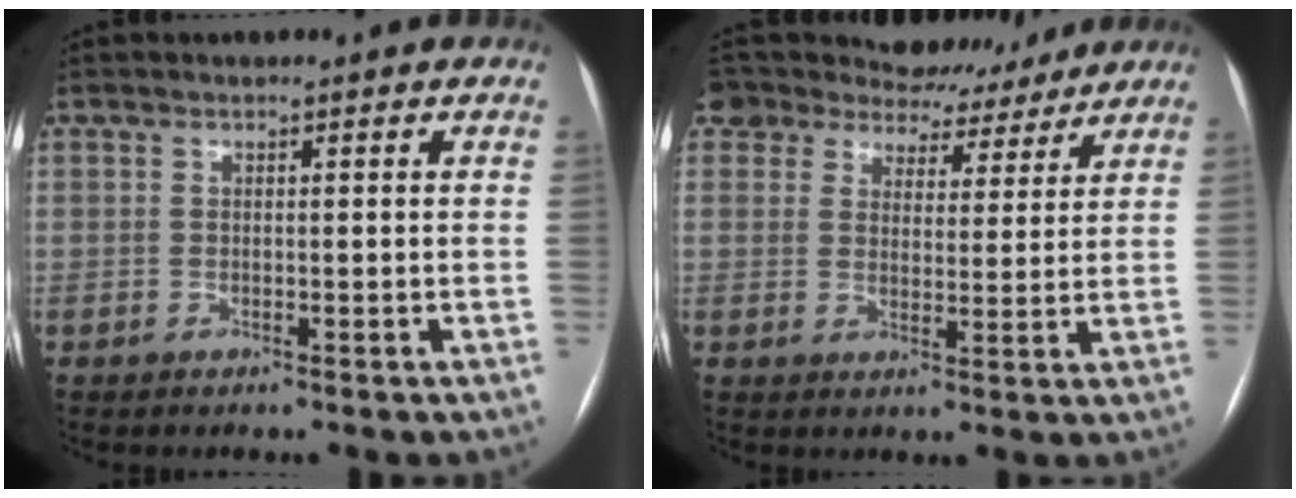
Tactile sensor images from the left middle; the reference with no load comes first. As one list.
[{"total": 17.0, "force": [15.4, 6.0, 3.9], "torque": [-0.070, 0.021, 0.207]}]